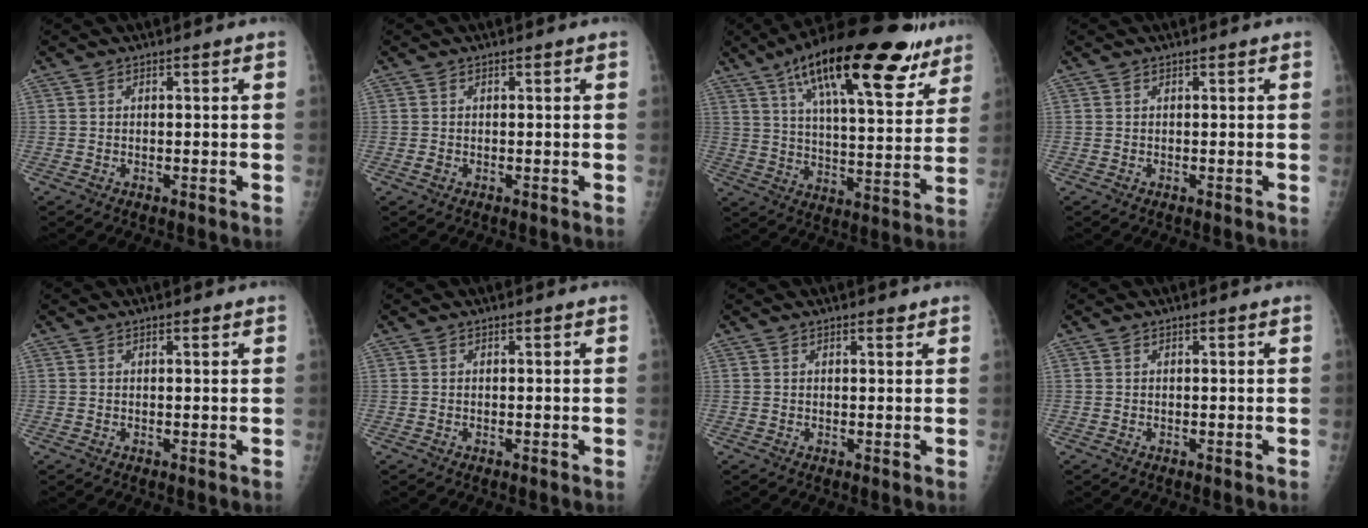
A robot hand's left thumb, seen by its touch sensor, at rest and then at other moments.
{"total": 0.8, "force": [-0.1, 0.6, 0.5], "torque": [-0.005, 0.000, -0.001]}
{"total": 26.3, "force": [16.0, 8.6, 19.1], "torque": [-0.265, -0.035, 0.245]}
{"total": 0.0}
{"total": 0.7, "force": [0.5, 0.2, 0.5], "torque": [-0.007, -0.002, 0.008]}
{"total": 0.0}
{"total": 1.2, "force": [0.9, 0.4, 0.7], "torque": [-0.006, -0.005, 0.013]}
{"total": 0.0}